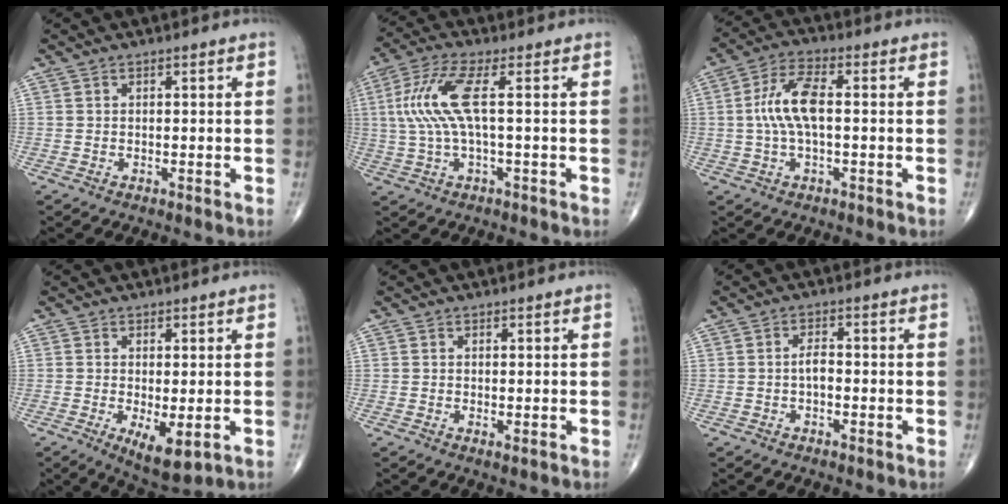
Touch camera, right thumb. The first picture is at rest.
{"total": 9.7, "force": [1.2, 2.1, 9.4], "torque": [-0.239, 0.017, 0.021]}
{"total": 8.8, "force": [0.1, 3.5, 8.0], "torque": [-0.176, 0.021, -0.002]}
{"total": 6.7, "force": [-1.6, 2.5, 5.9], "torque": [-0.095, -0.020, -0.016]}
{"total": 0.9, "force": [0.0, 0.3, 0.8], "torque": [-0.017, -0.005, -0.002]}
{"total": 2.6, "force": [-0.5, 1.3, 2.2], "torque": [-0.036, 0.006, -0.012]}